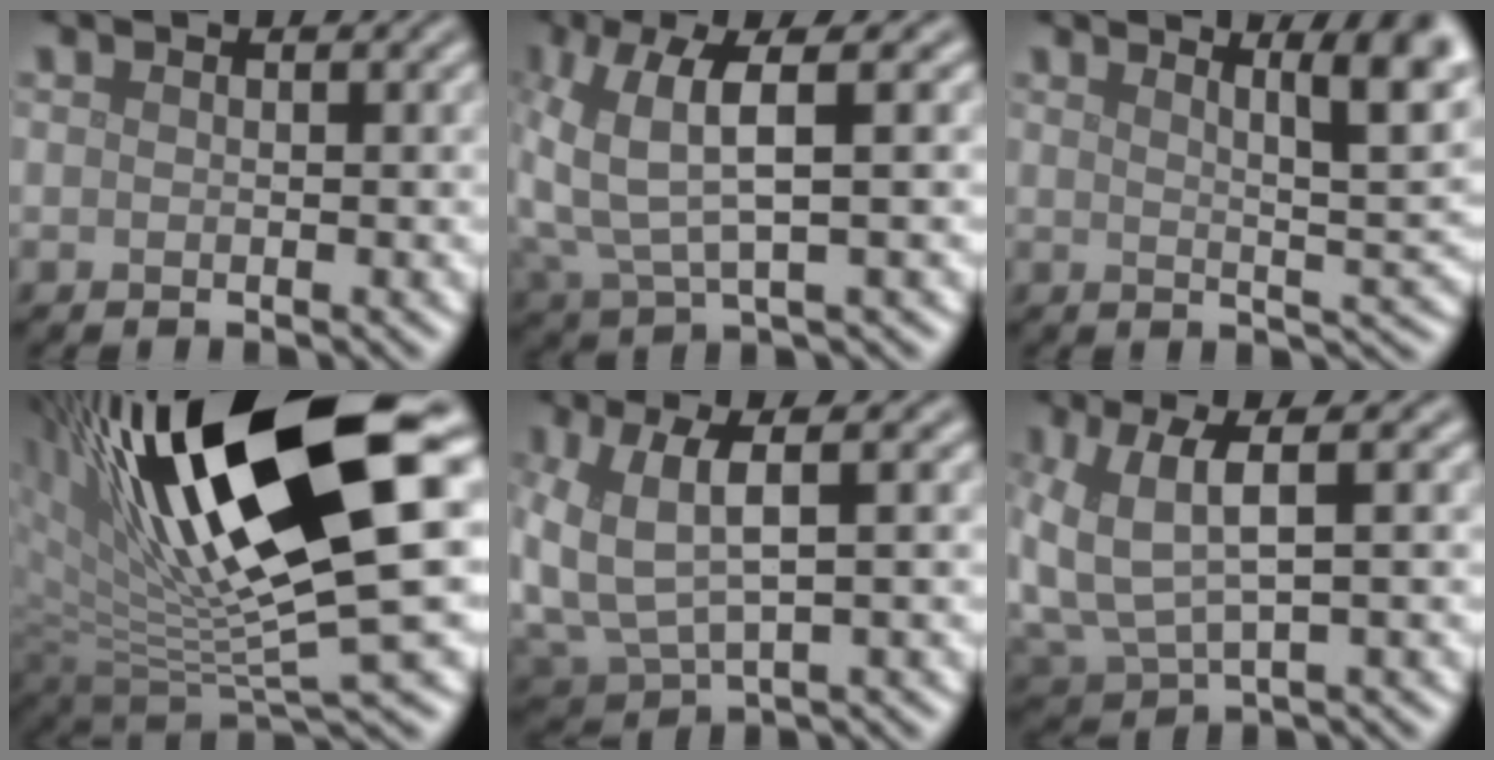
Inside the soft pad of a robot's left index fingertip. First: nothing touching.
{"total": 6.4, "force": [1.3, 2.1, 5.8], "torque": [-0.145, 0.007, 0.031]}
{"total": 7.7, "force": [3.8, 1.7, 6.4], "torque": [-0.055, 0.016, 0.049]}
{"total": 15.7, "force": [5.4, 4.8, 13.9], "torque": [-0.240, -0.007, 0.097]}
{"total": 6.9, "force": [1.1, 3.4, 5.9], "torque": [-0.150, -0.003, 0.032]}
{"total": 6.4, "force": [1.4, 2.9, 5.6], "torque": [-0.143, -0.001, 0.036]}